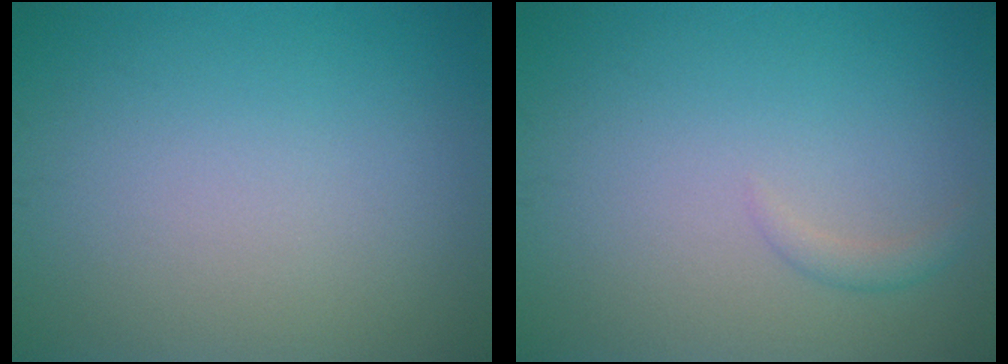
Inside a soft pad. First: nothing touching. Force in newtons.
{"total": 1.0, "press": 1.0, "slide": 0.0}